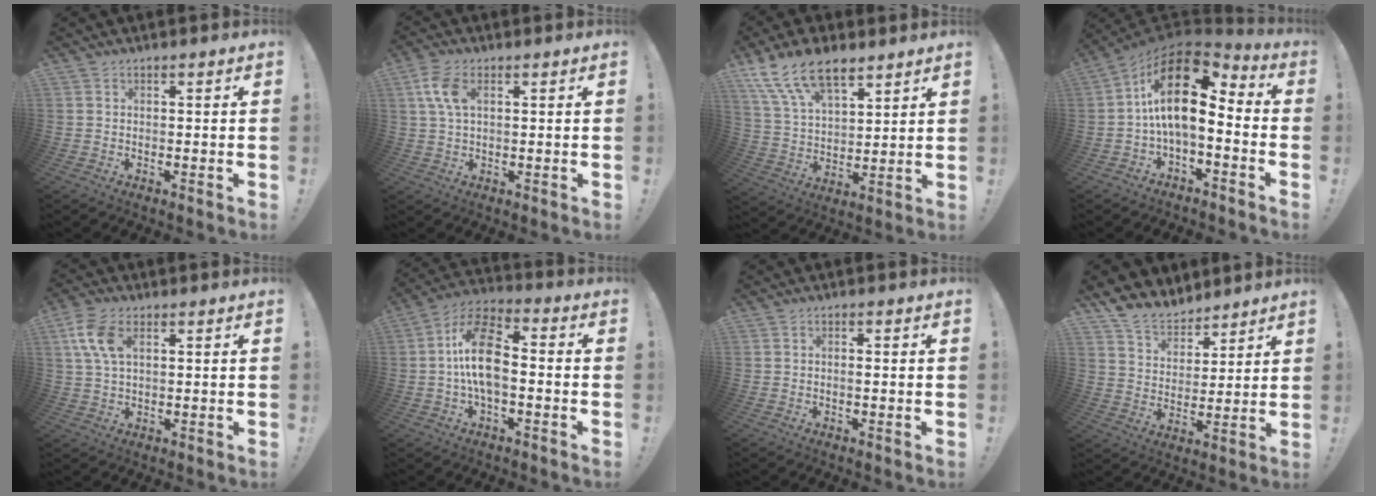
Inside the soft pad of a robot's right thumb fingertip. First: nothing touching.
{"total": 6.9, "force": [2.1, 3.7, 5.4], "torque": [-0.113, 0.001, 0.038]}
{"total": 15.2, "force": [10.3, 7.4, 8.4], "torque": [-0.158, -0.051, 0.193]}
{"total": 16.9, "force": [3.3, 7.5, 14.8], "torque": [-0.272, -0.020, 0.055]}
{"total": 8.7, "force": [3.1, 4.8, 6.6], "torque": [-0.141, -0.001, 0.059]}
{"total": 15.0, "force": [-0.7, 8.2, 12.5], "torque": [-0.227, 0.017, -0.011]}
{"total": 0.9, "force": [-0.3, 0.0, 0.8], "torque": [-0.009, -0.002, -0.008]}
{"total": 9.8, "force": [8.4, 4.9, 1.4], "torque": [-0.038, -0.071, 0.165]}